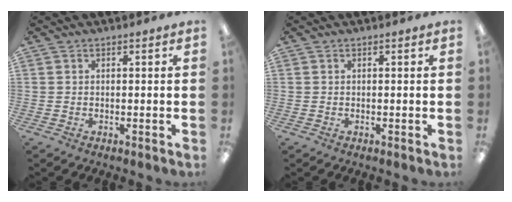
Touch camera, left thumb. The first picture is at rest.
{"total": 0.0}